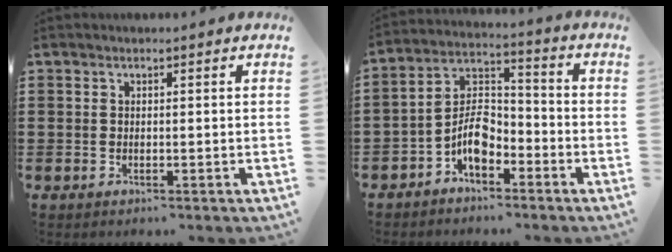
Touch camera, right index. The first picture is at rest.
{"total": 6.9, "force": [-3.8, 3.7, 4.5], "torque": [-0.100, 0.007, -0.078]}